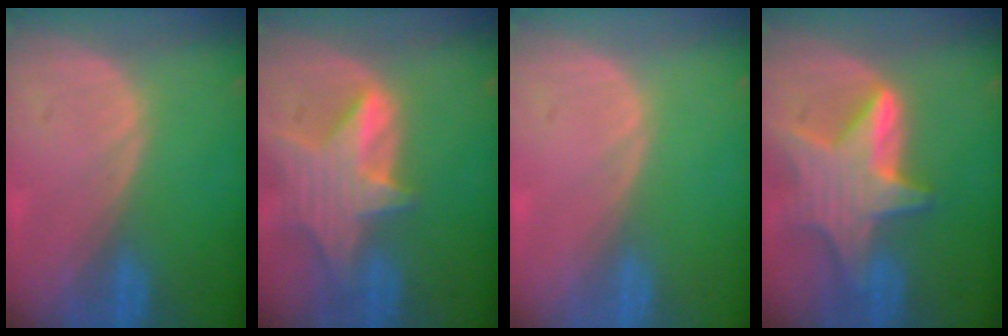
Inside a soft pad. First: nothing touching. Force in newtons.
{"total": 8.5, "press": 7.6, "slide": 3.9}
{"total": 0.0}
{"total": 9.5, "press": 9.5, "slide": 0.7}